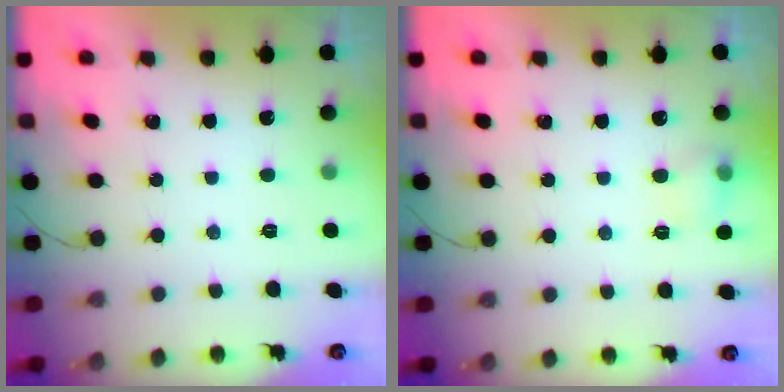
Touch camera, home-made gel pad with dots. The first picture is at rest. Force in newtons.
{"total": 6.0, "press": 5.8, "slide": 1.6}